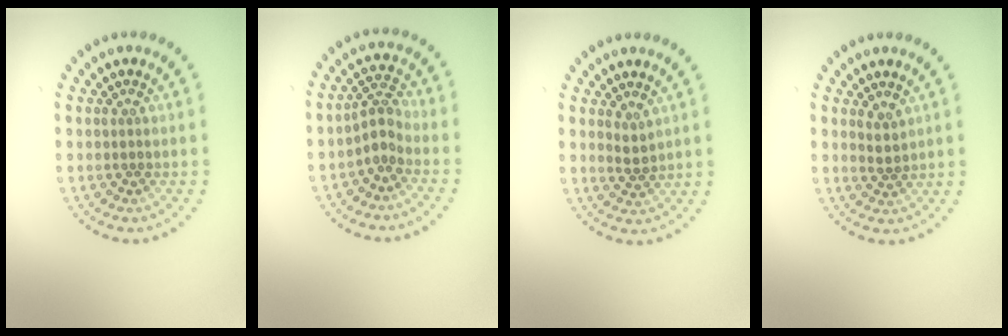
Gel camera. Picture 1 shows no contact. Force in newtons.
{"total": 2.1, "press": 1.4, "slide": 1.6}
{"total": 1.1, "press": 0.8, "slide": 0.7}
{"total": 1.3, "press": 0.8, "slide": 0.9}